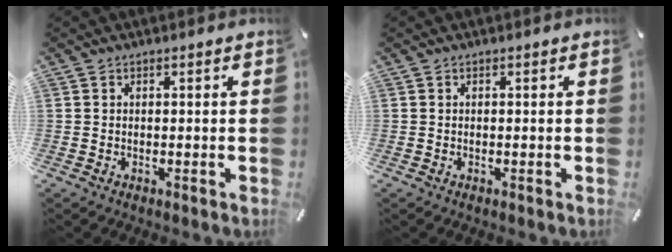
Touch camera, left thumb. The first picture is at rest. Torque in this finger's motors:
{"motor_torque": [-0.25, -0.20, -0.15, 0.13, 0.00]}